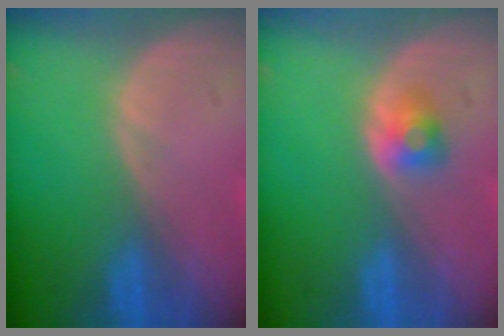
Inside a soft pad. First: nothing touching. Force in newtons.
{"total": 2.6, "press": 2.4, "slide": 1.2}